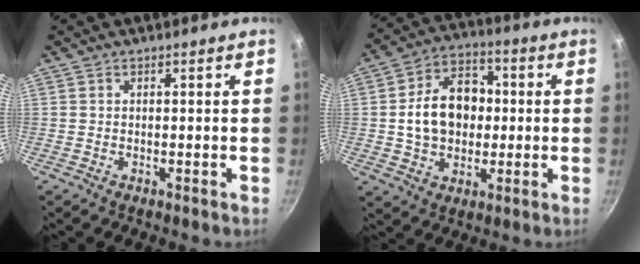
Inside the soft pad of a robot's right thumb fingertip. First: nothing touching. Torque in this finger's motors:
{"motor_torque": [0.68, 2.63, 0.94, -0.15, 0.11]}